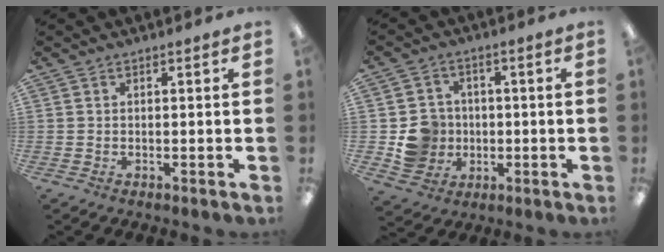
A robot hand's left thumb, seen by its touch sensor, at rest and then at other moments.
{"total": 8.4, "force": [-1.1, 8.1, 2.1], "torque": [-0.051, 0.013, -0.009]}